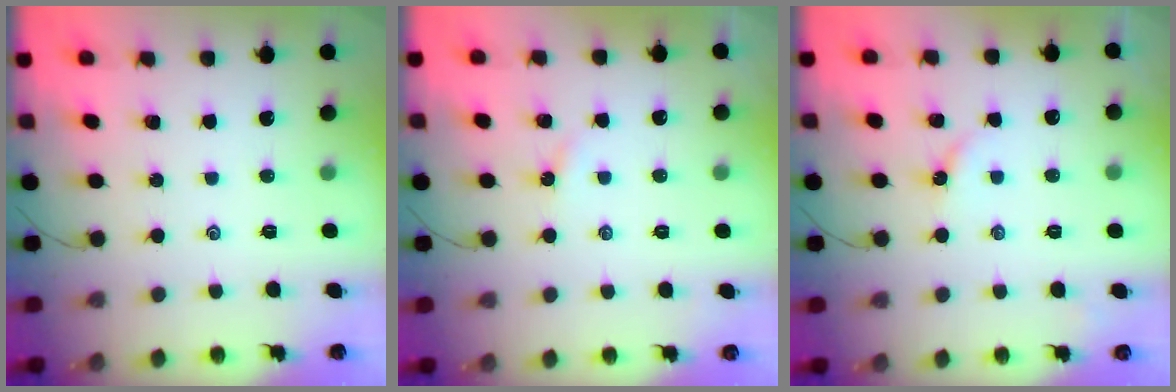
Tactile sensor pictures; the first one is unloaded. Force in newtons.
{"total": 1.4, "press": 1.4, "slide": 0.2}
{"total": 2.4, "press": 2.4, "slide": 0.3}